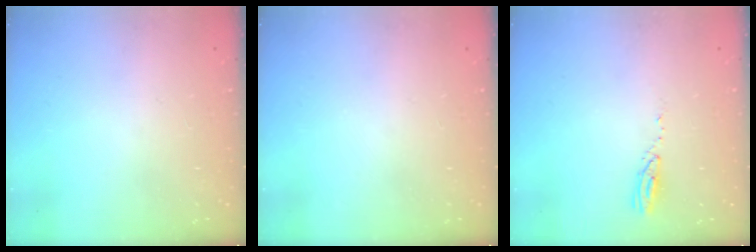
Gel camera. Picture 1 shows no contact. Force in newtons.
{"total": 0.0}
{"total": 3.5, "press": 3.5, "slide": 0.3}